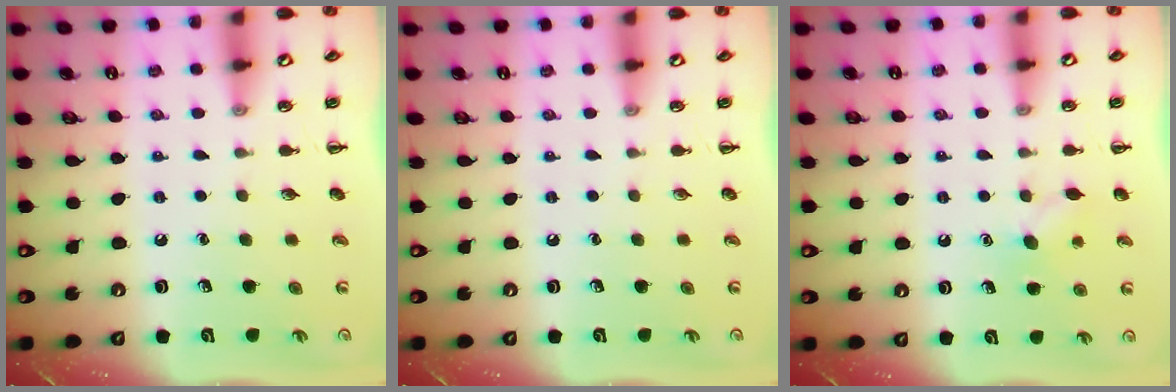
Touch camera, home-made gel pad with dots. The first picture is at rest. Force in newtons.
{"total": 0.0}
{"total": 5.7, "press": 5.6, "slide": 1.2}